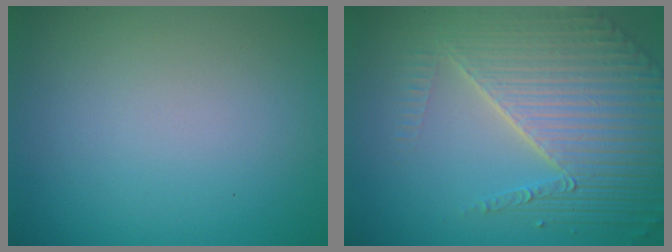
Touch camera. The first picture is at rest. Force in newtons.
{"total": 7.8, "press": 5.6, "slide": 5.4}